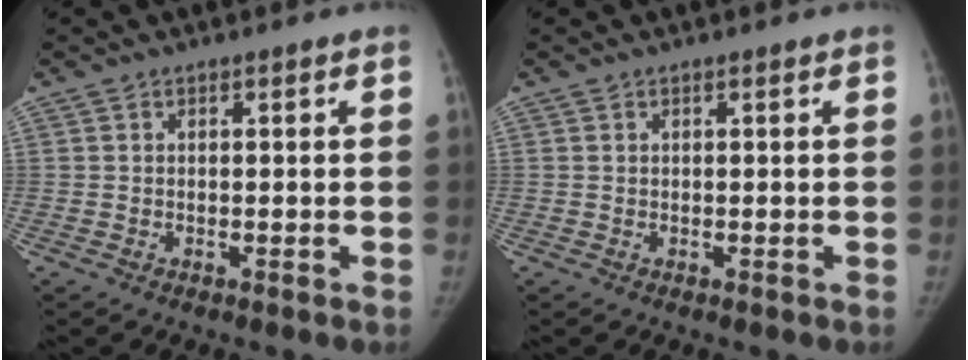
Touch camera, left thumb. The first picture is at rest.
{"total": 0.0}